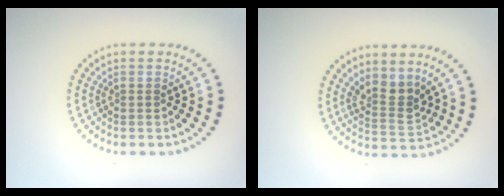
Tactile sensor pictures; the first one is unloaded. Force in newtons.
{"total": 2.8, "press": 2.2, "slide": 1.7}